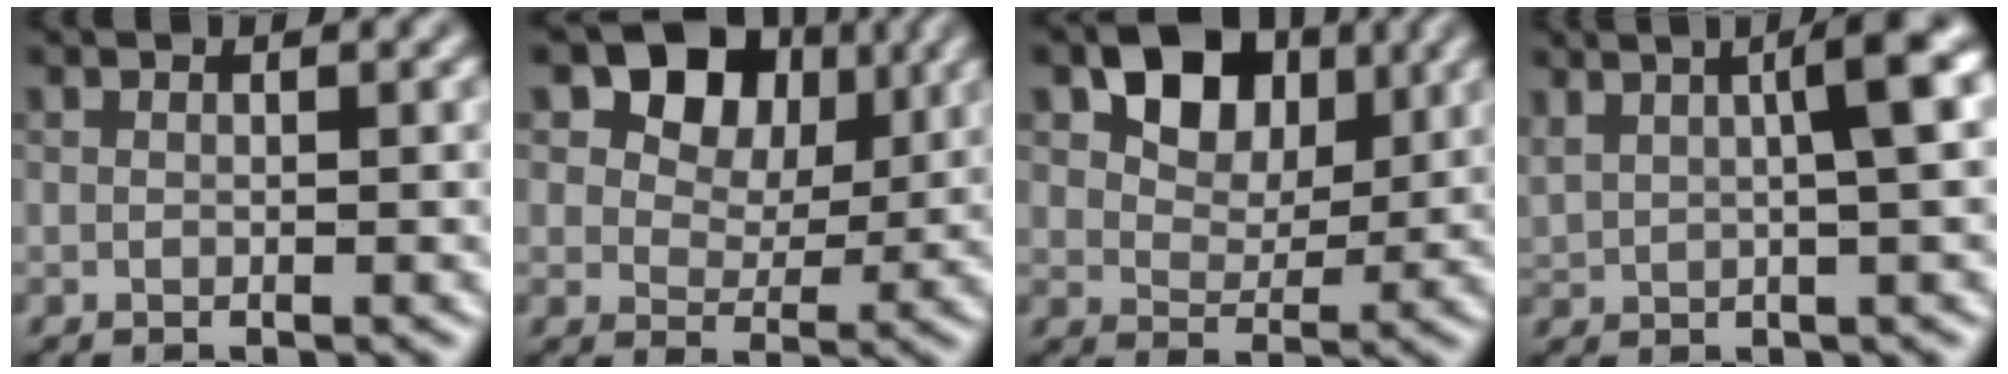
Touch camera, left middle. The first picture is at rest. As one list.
[{"total": 6.7, "force": [3.0, 5.0, 3.4], "torque": [-0.070, 0.006, 0.050]}, {"total": 5.2, "force": [2.1, 3.7, 3.0], "torque": [-0.051, 0.000, 0.032]}, {"total": 5.0, "force": [1.4, 1.1, 4.7], "torque": [-0.053, 0.022, 0.029]}]